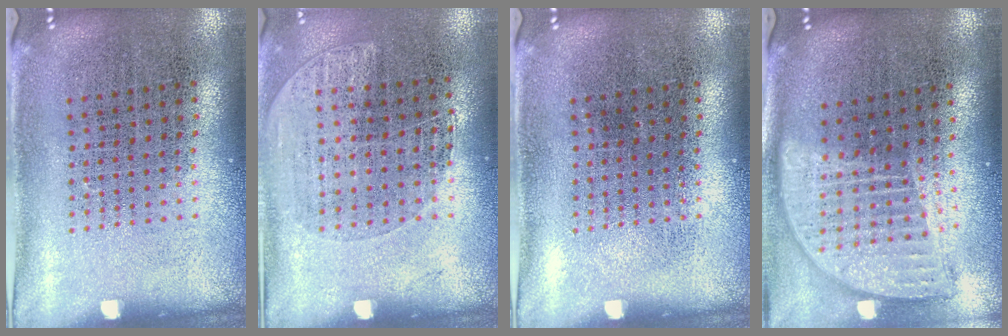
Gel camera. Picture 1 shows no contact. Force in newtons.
{"total": 1.1, "press": 0.9, "slide": 0.6}
{"total": 0.0}
{"total": 1.8, "press": 1.5, "slide": 1.1}